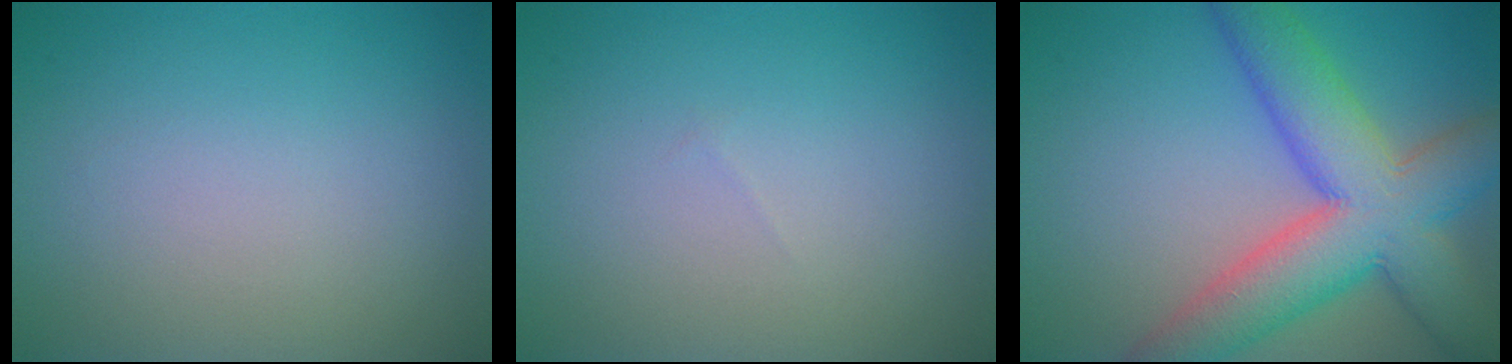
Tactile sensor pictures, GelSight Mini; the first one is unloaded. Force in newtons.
{"total": 0.0}
{"total": 10.2, "press": 10.2, "slide": 0.5}